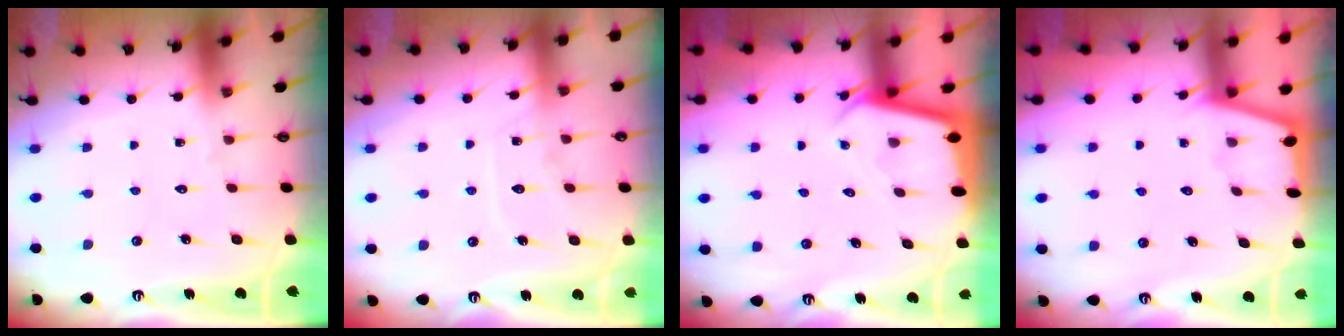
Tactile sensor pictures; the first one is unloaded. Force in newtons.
{"total": 9.4, "press": 9.3, "slide": 1.0}
{"total": 2.4, "press": 2.4, "slide": 0.1}
{"total": 1.3, "press": 1.3, "slide": 0.3}